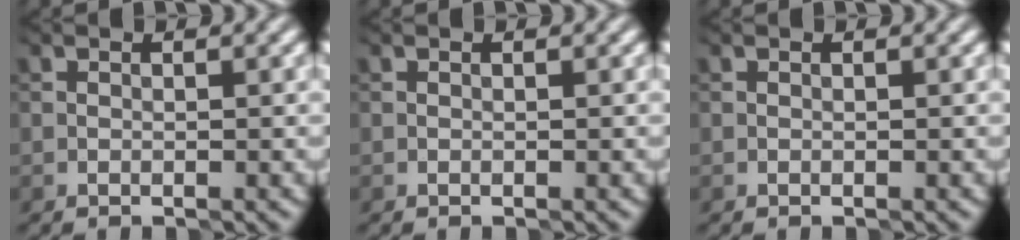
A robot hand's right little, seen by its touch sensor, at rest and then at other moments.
{"total": 0.0}
{"total": 0.0}